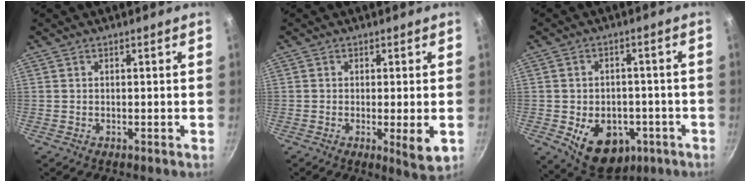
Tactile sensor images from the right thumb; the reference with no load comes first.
{"total": 5.1, "force": [-0.8, 1.0, 4.9], "torque": [-0.078, -0.017, -0.010]}
{"total": 13.5, "force": [-4.5, 9.6, 8.2], "torque": [-0.087, 0.011, -0.050]}